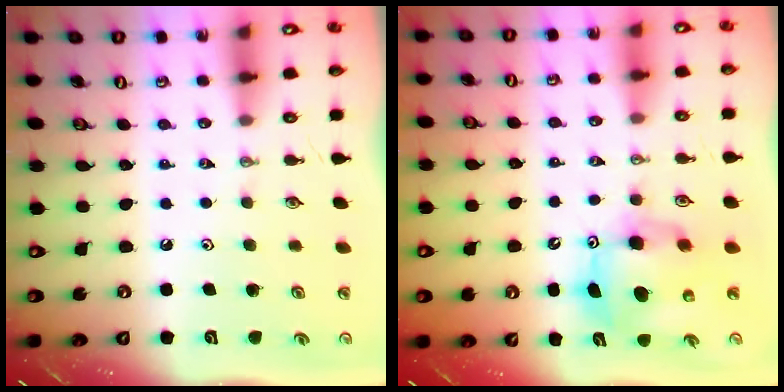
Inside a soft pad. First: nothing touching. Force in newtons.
{"total": 9.5, "press": 9.4, "slide": 0.9}